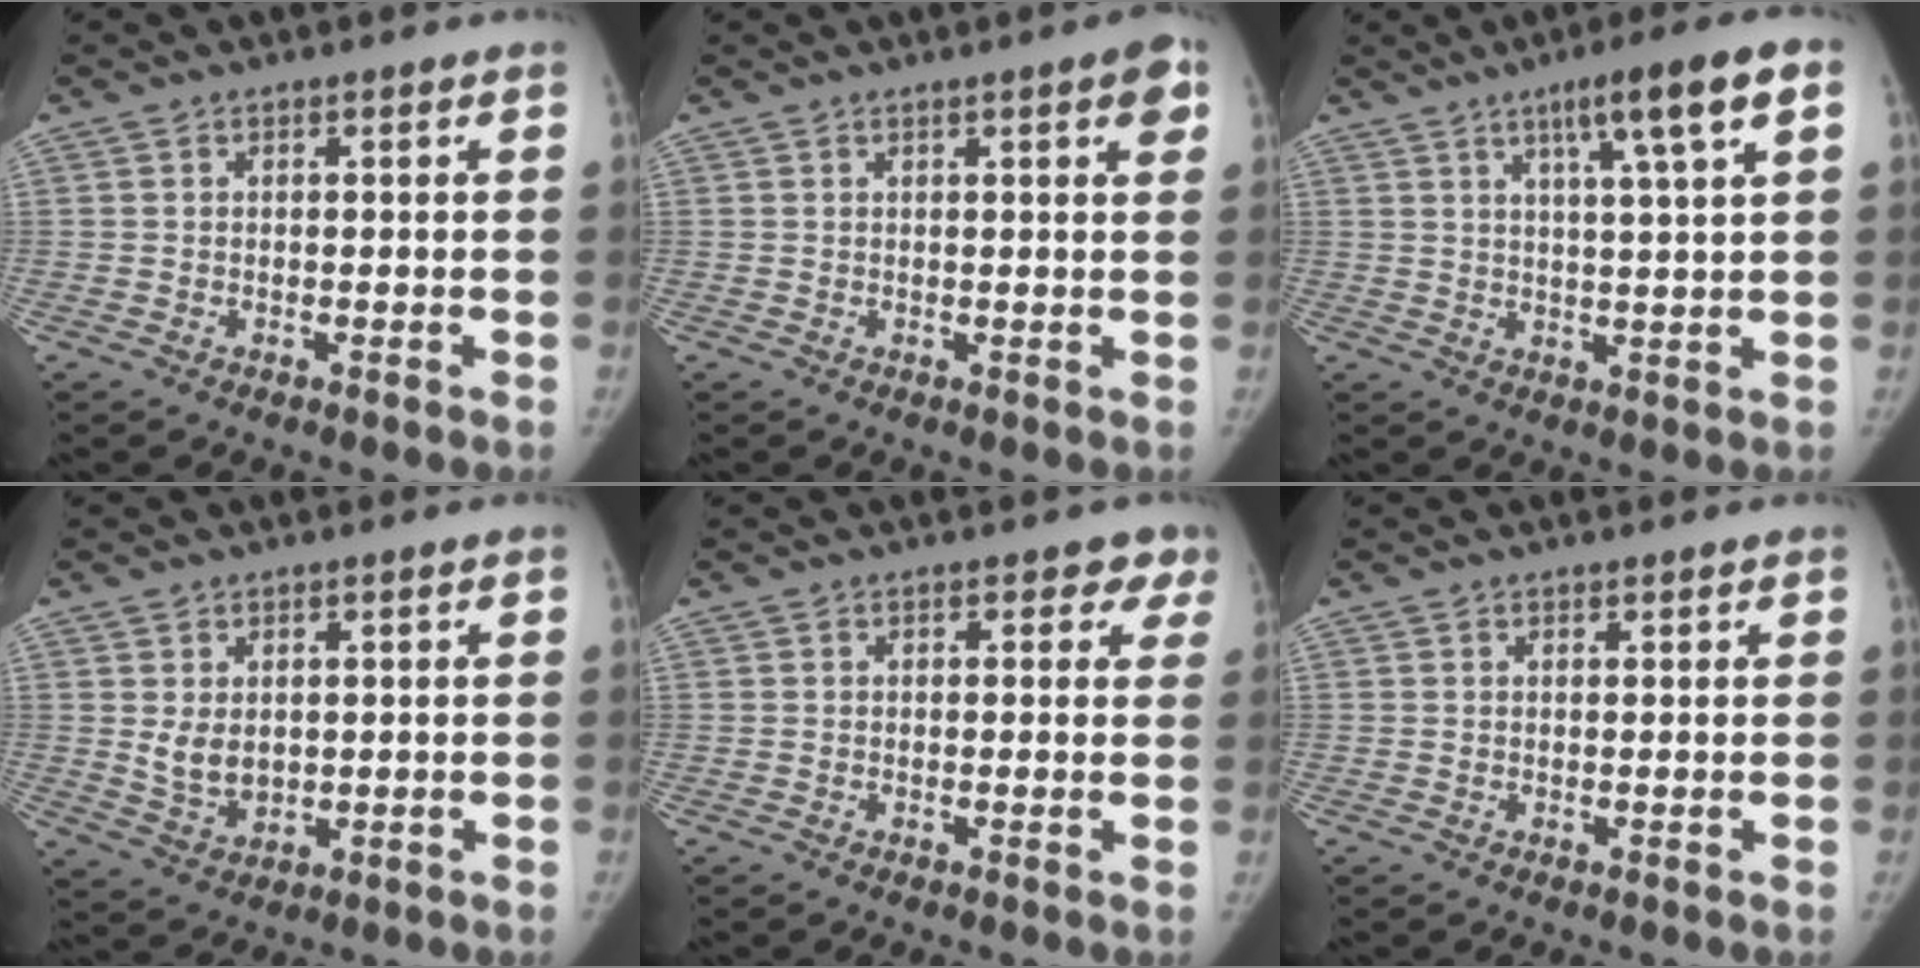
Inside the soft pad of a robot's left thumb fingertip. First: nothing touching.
{"total": 3.7, "force": [1.7, 0.8, 3.1], "torque": [-0.030, -0.002, 0.018]}
{"total": 9.6, "force": [4.6, 0.4, 8.4], "torque": [-0.129, -0.005, 0.071]}
{"total": 5.0, "force": [0.8, 3.7, 3.3], "torque": [-0.046, -0.016, 0.029]}
{"total": 3.2, "force": [2.1, 2.2, 0.9], "torque": [0.031, -0.006, 0.008]}
{"total": 0.6, "force": [0.5, 0.3, 0.0], "torque": [0.000, -0.003, 0.005]}